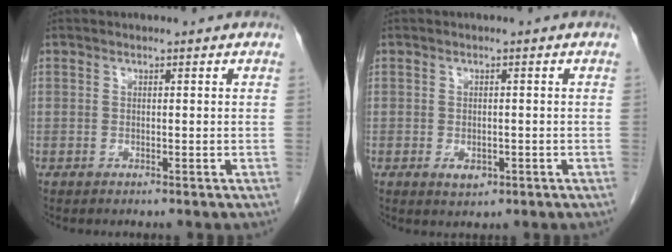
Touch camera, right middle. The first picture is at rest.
{"total": 2.2, "force": [-0.8, 1.4, 1.5], "torque": [-0.023, 0.000, -0.004]}